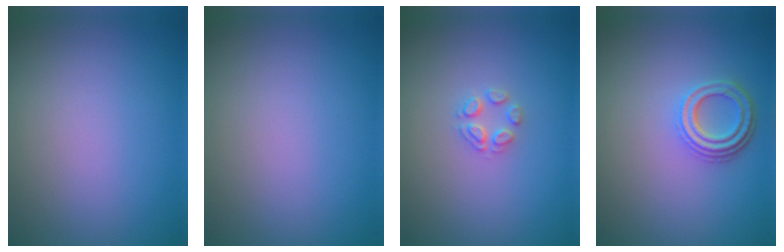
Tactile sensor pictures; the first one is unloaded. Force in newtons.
{"total": 0.0}
{"total": 1.7, "press": 1.6, "slide": 0.2}
{"total": 3.4, "press": 2.7, "slide": 2.1}